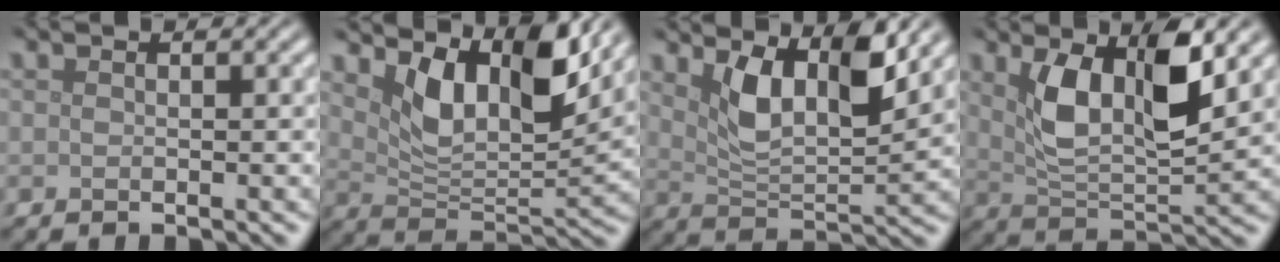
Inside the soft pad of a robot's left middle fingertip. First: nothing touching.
{"total": 7.5, "force": [3.9, 3.3, 5.5], "torque": [-0.095, -0.010, 0.065]}
{"total": 5.8, "force": [2.8, 2.3, 4.6], "torque": [-0.091, -0.009, 0.052]}
{"total": 7.0, "force": [2.4, 2.7, 5.9], "torque": [-0.116, -0.001, 0.048]}